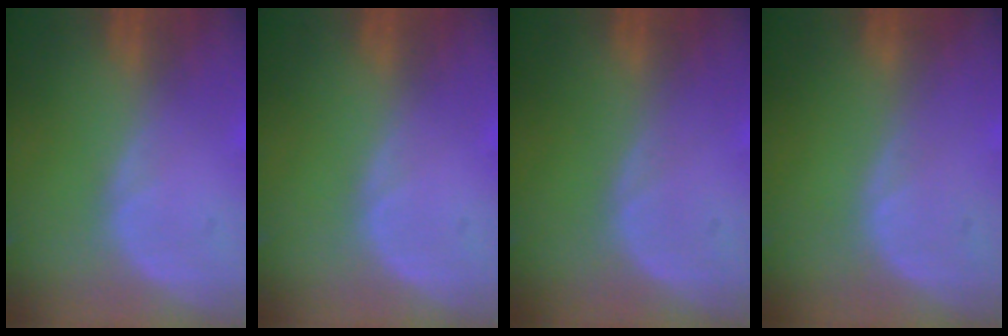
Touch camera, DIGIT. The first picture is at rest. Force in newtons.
{"total": 0.0}
{"total": 0.0}
{"total": 0.0}